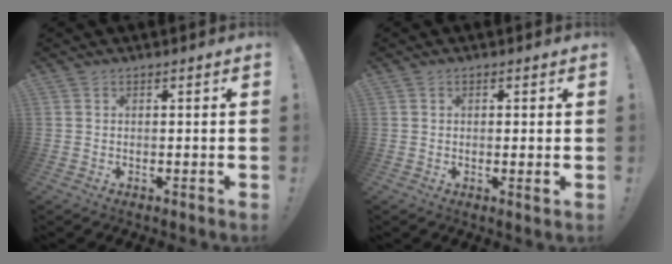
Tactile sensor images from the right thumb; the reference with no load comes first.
{"total": 1.5, "force": [0.1, 0.2, 1.5], "torque": [-0.019, -0.003, -0.001]}